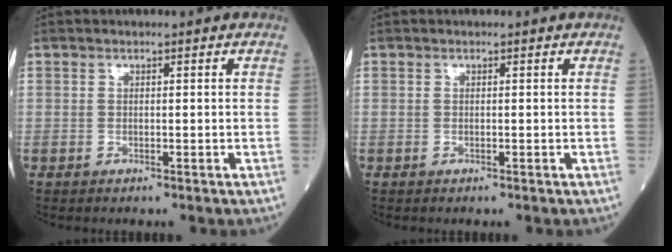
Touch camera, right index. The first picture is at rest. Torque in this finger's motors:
{"motor_torque": [0.03, -0.02, 0.02, 0.00]}